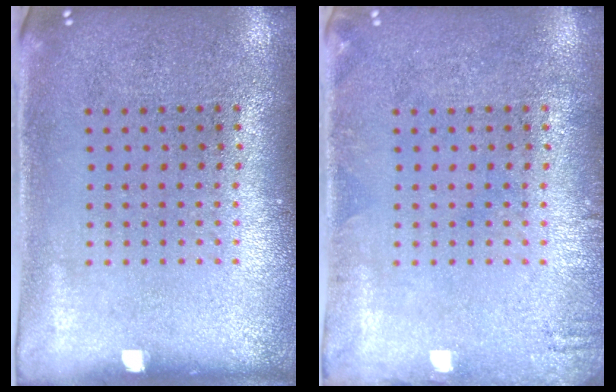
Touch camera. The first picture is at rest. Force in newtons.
{"total": 1.0, "press": 1.0, "slide": 0.2}